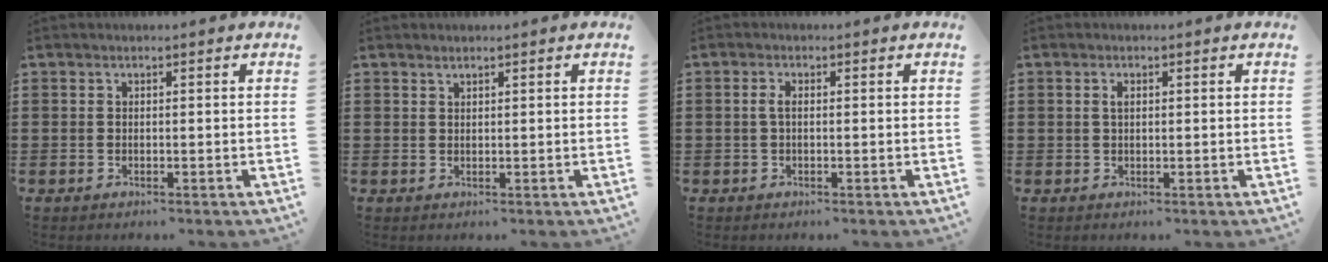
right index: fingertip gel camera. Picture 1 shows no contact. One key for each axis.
{"total": 0.7, "fx": 0.6, "fy": 0.3, "fz": 0.1, "tx": -0.002, "ty": 0.001, "tz": 0.013}
{"total": 1.7, "fx": -0.1, "fy": 0.7, "fz": 1.6, "tx": -0.038, "ty": 0.000, "tz": -0.005}
{"total": 1.2, "fx": 0.3, "fy": 0.6, "fz": 0.9, "tx": -0.021, "ty": 0.003, "tz": 0.005}